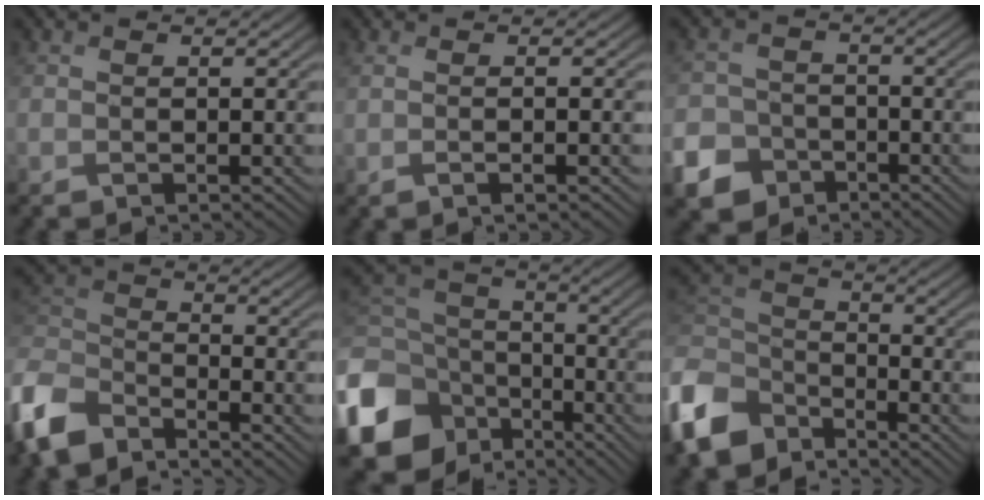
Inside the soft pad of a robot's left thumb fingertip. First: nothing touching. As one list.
[{"total": 2.8, "force": [-0.1, 0.7, 2.7], "torque": [-0.037, 0.003, -0.009]}, {"total": 6.6, "force": [-3.9, 4.9, 1.9], "torque": [-0.060, -0.016, -0.080]}, {"total": 8.5, "force": [-6.5, 3.9, 3.9], "torque": [-0.110, -0.012, -0.152]}, {"total": 15.5, "force": [-6.8, 12.0, 7.1], "torque": [-0.246, -0.037, -0.121]}, {"total": 10.6, "force": [-6.8, 6.7, 4.5], "torque": [-0.135, -0.013, -0.151]}]